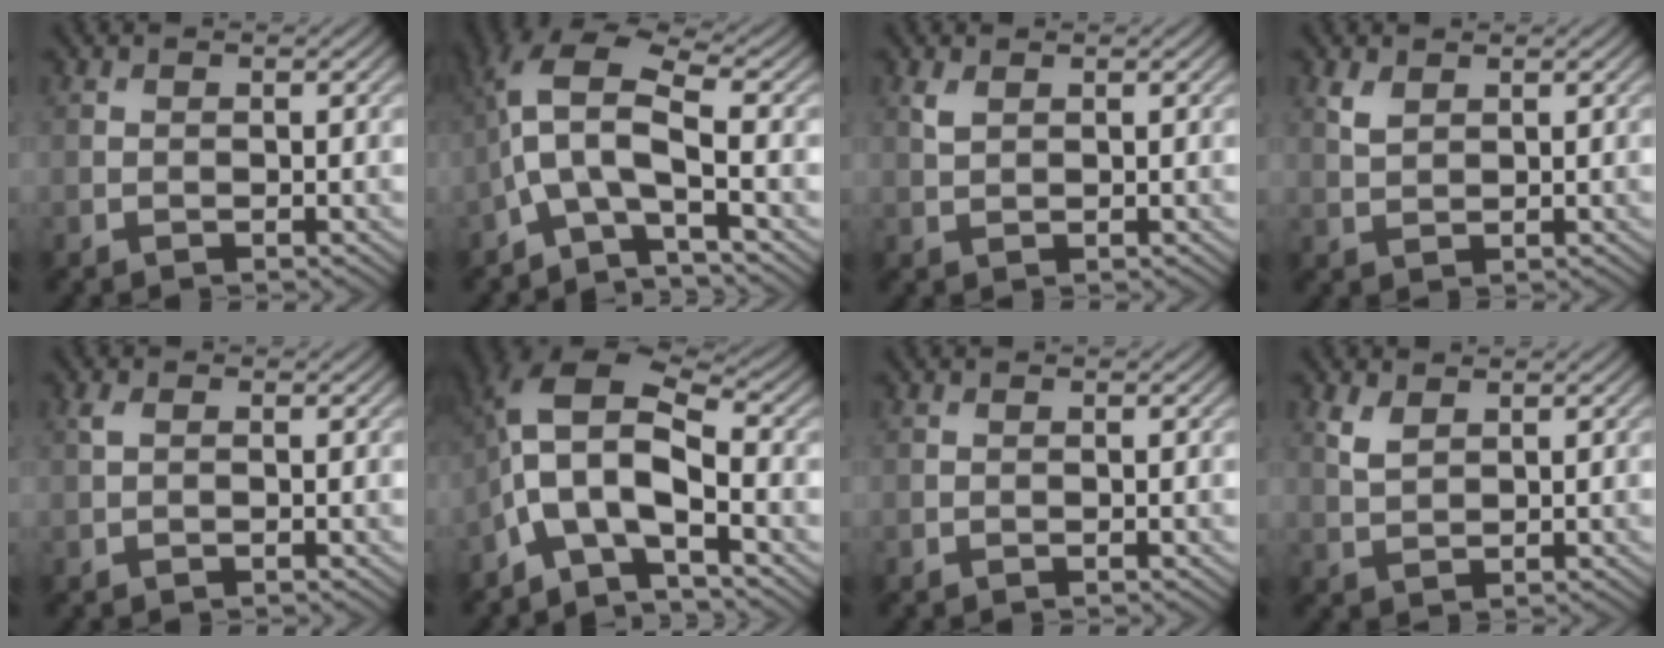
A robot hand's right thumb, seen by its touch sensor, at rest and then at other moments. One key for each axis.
{"total": 8.3, "fx": -2.1, "fy": 2.7, "fz": 7.5, "tx": -0.159, "ty": 0.015, "tz": -0.063}
{"total": 1.4, "fx": 0.8, "fy": 0.7, "fz": 0.9, "tx": -0.027, "ty": 0.001, "tz": 0.020}
{"total": 2.0, "fx": 1.3, "fy": 1.0, "fz": 1.1, "tx": -0.033, "ty": -0.001, "tz": 0.030}
{"total": 0.9, "fx": 0.2, "fy": 0.4, "fz": 0.8, "tx": -0.024, "ty": 0.003, "tz": 0.003}
{"total": 9.0, "fx": -3.4, "fy": 3.7, "fz": 7.4, "tx": -0.144, "ty": 0.008, "tz": -0.080}
{"total": 0.0}
{"total": 2.6, "fx": 1.5, "fy": 1.3, "fz": 1.6, "tx": -0.046, "ty": -0.001, "tz": 0.035}